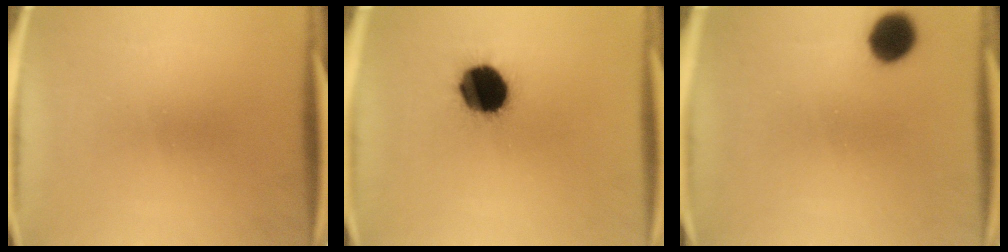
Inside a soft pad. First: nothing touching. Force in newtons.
{"total": 14.9}
{"total": 7.3}